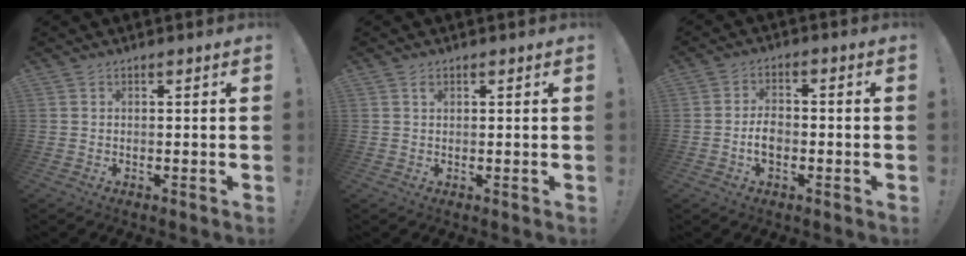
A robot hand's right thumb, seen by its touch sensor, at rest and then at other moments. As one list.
[{"total": 0.8, "force": [0.5, 0.5, 0.3], "torque": [0.002, -0.002, 0.007]}, {"total": 7.2, "force": [-2.1, 4.6, 5.1], "torque": [-0.089, 0.006, -0.038]}]